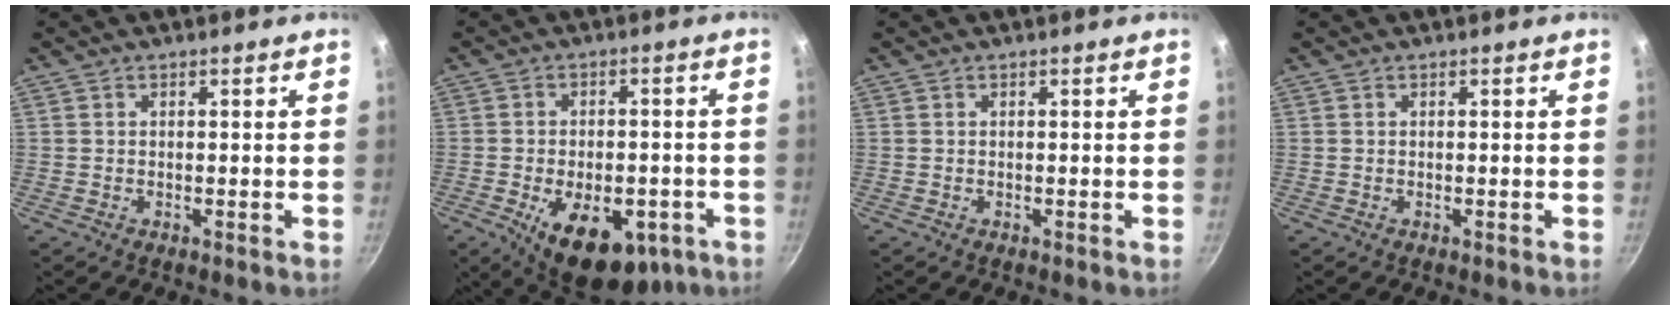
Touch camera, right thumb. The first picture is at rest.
{"total": 16.4, "force": [-6.7, 9.3, 11.8], "torque": [-0.143, 0.009, -0.080]}
{"total": 0.0}
{"total": 0.0}